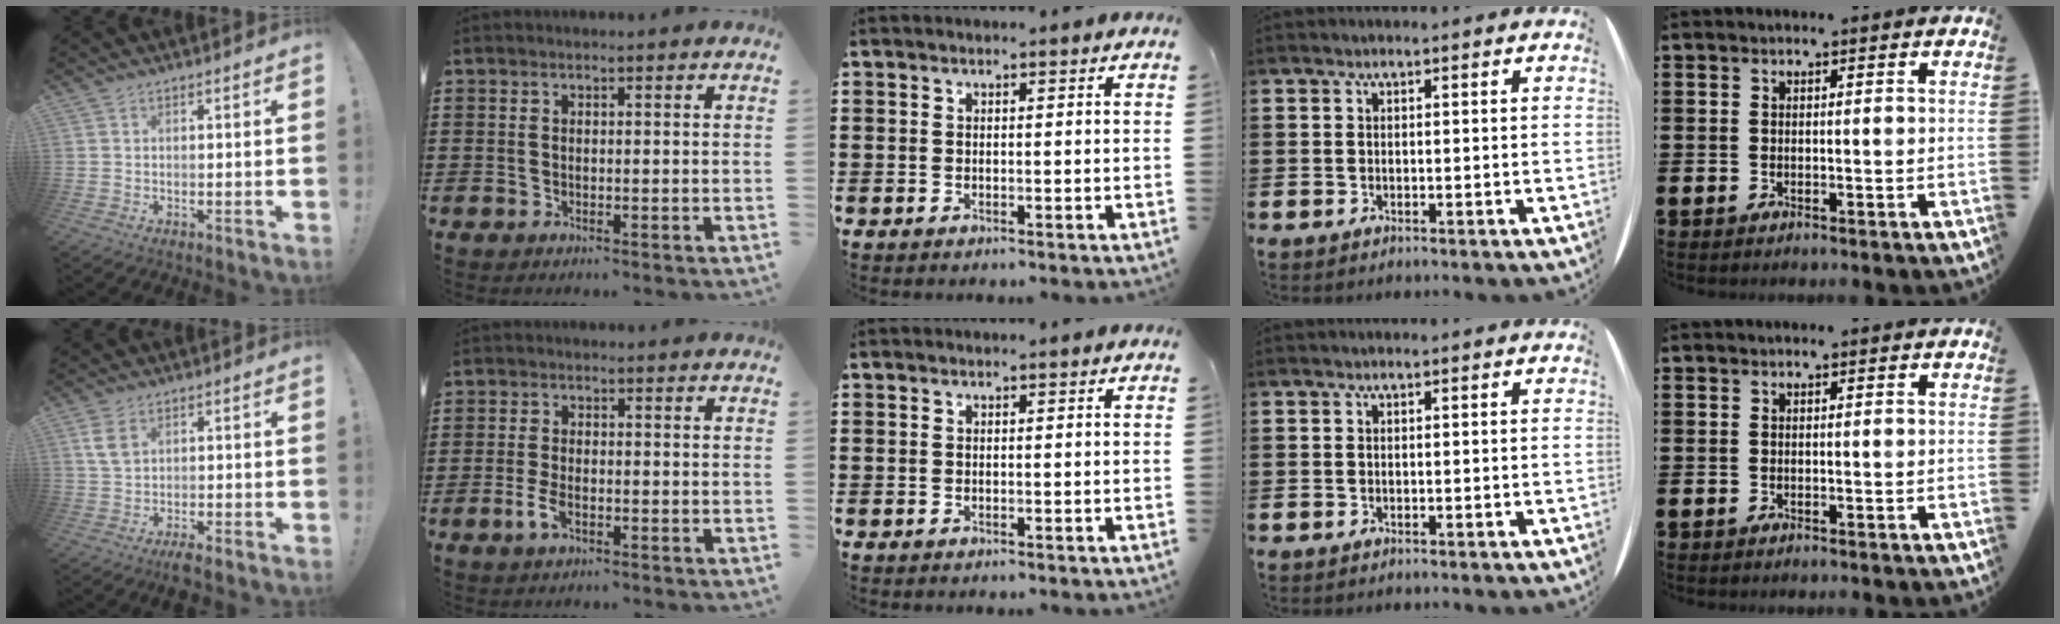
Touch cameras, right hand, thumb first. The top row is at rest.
{"thumb": {"total": 4.7, "force": [-0.7, 2.3, 4.0], "torque": [-0.089, 0.002, -0.013]}, "index": {"total": 3.2, "force": [-1.2, 1.5, 2.5], "torque": [-0.067, -0.004, -0.029]}}